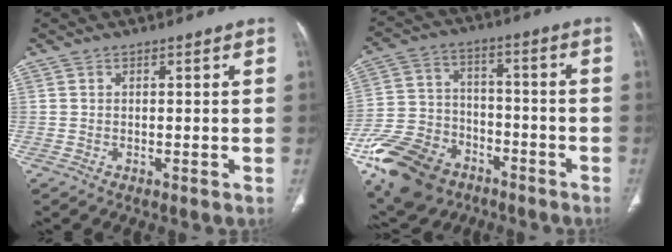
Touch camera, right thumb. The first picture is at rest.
{"total": 20.2, "force": [-11.2, 13.6, 9.9], "torque": [-0.189, 0.056, -0.191]}